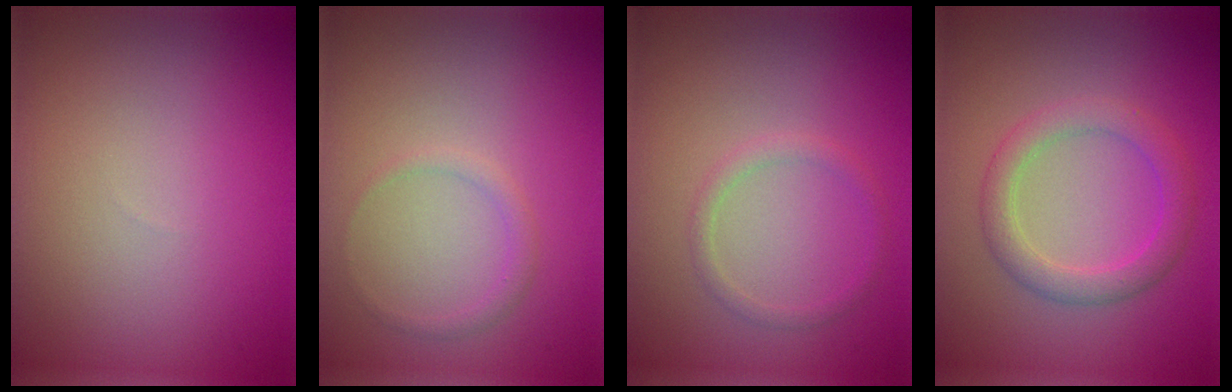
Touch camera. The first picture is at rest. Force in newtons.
{"total": 1.1, "press": 1.1, "slide": 0.1}
{"total": 1.2, "press": 1.2, "slide": 0.0}
{"total": 3.1, "press": 3.1, "slide": 0.1}